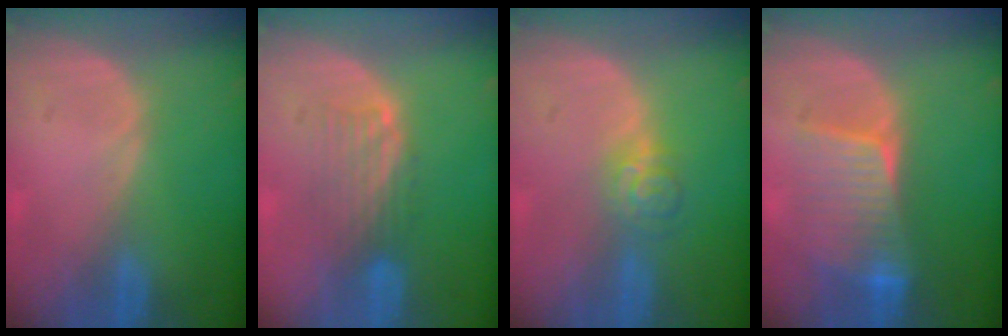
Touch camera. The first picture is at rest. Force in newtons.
{"total": 4.8, "press": 4.2, "slide": 2.5}
{"total": 3.6, "press": 3.5, "slide": 0.5}
{"total": 6.8, "press": 6.8, "slide": 0.5}